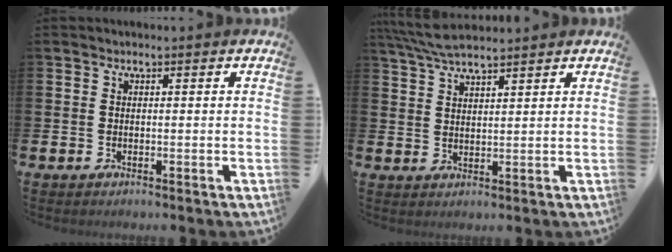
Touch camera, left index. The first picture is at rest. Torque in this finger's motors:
{"motor_torque": [0.96, -1.18, 0.30, 0.09]}